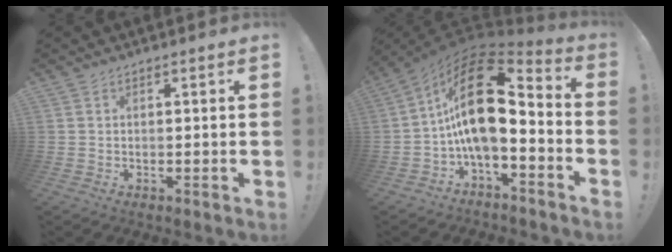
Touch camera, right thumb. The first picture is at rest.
{"total": 20.5, "force": [2.6, 10.1, 17.6], "torque": [-0.314, -0.011, 0.050]}